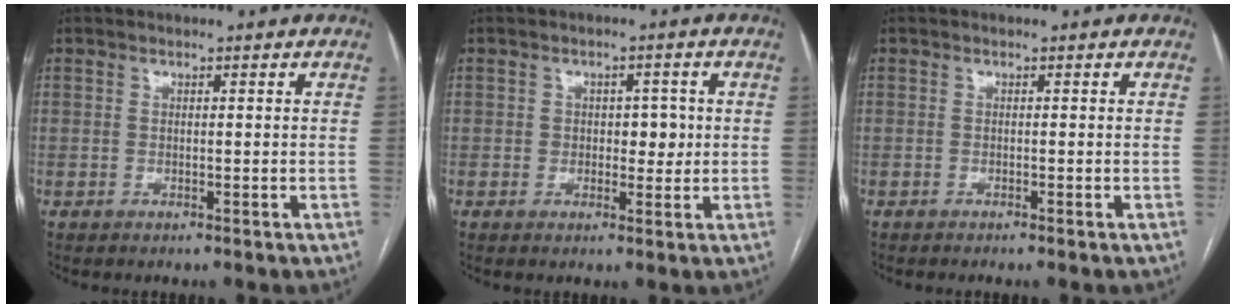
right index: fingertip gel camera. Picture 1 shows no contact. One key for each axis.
{"total": 3.7, "fx": 0.2, "fy": 2.4, "fz": 2.8, "tx": -0.029, "ty": 0.011, "tz": 0.007}
{"total": 0.9, "fx": -0.7, "fy": -0.2, "fz": 0.4, "tx": -0.002, "ty": 0.004, "tz": -0.013}